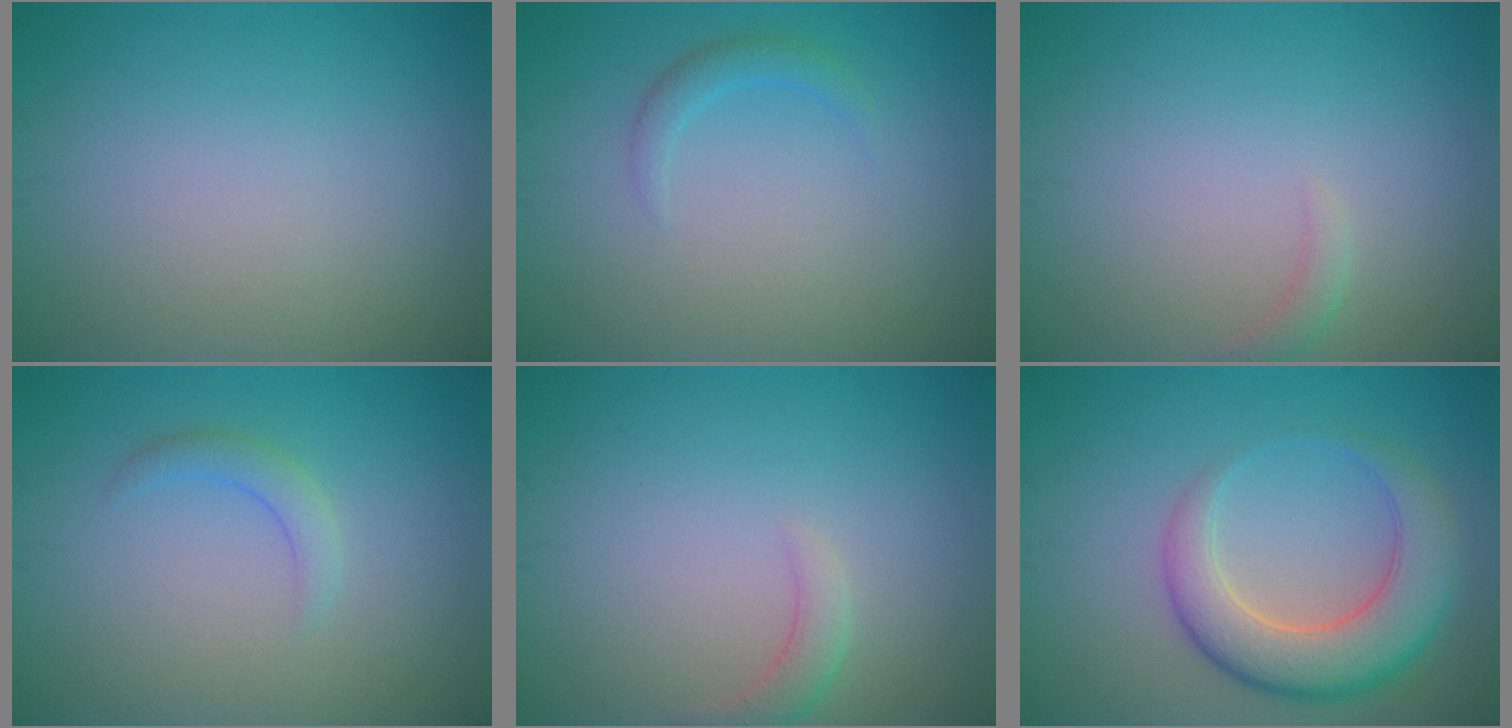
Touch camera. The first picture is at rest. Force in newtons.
{"total": 1.3, "press": 1.3, "slide": 0.2}
{"total": 1.0, "press": 0.9, "slide": 0.2}
{"total": 1.5, "press": 1.5, "slide": 0.1}
{"total": 1.6, "press": 1.6, "slide": 0.3}
{"total": 6.3, "press": 6.2, "slide": 0.2}